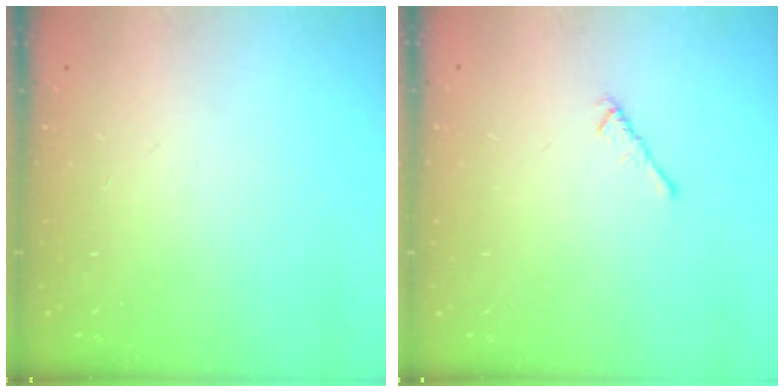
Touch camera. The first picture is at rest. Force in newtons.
{"total": 1.1, "press": 1.0, "slide": 0.4}